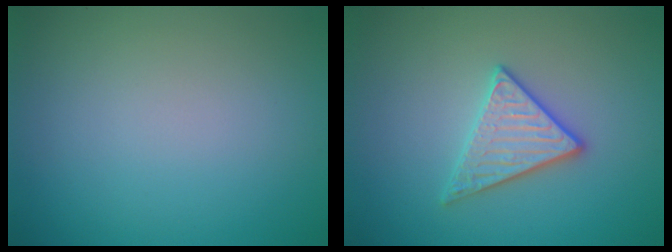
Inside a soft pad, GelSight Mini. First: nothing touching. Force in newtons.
{"total": 2.9, "press": 2.8, "slide": 0.7}